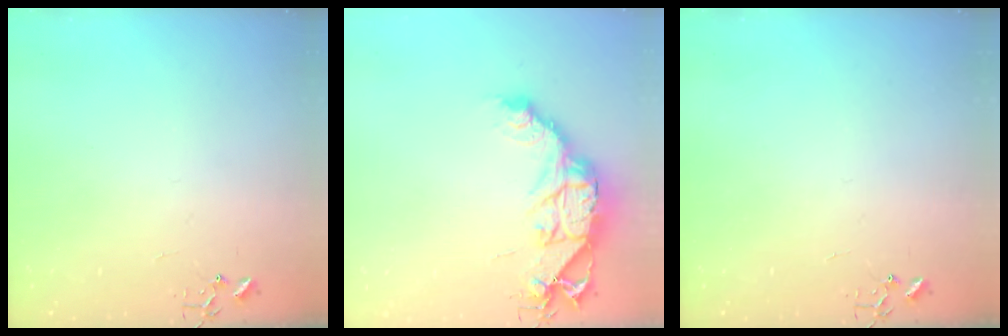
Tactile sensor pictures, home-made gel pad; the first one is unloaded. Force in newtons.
{"total": 15.1, "press": 15.0, "slide": 1.3}
{"total": 0.0}